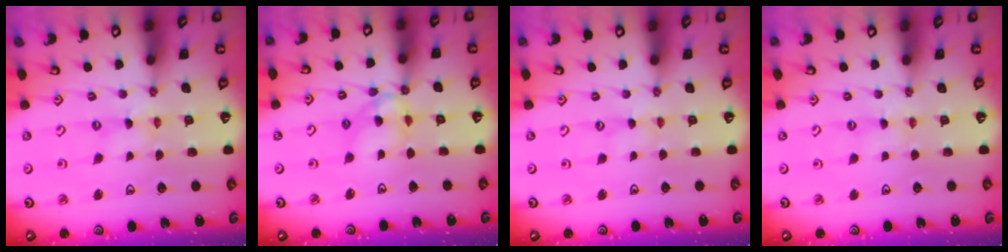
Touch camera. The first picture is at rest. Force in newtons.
{"total": 11.2, "press": 11.1, "slide": 1.2}
{"total": 0.0}
{"total": 2.4, "press": 2.4, "slide": 0.4}